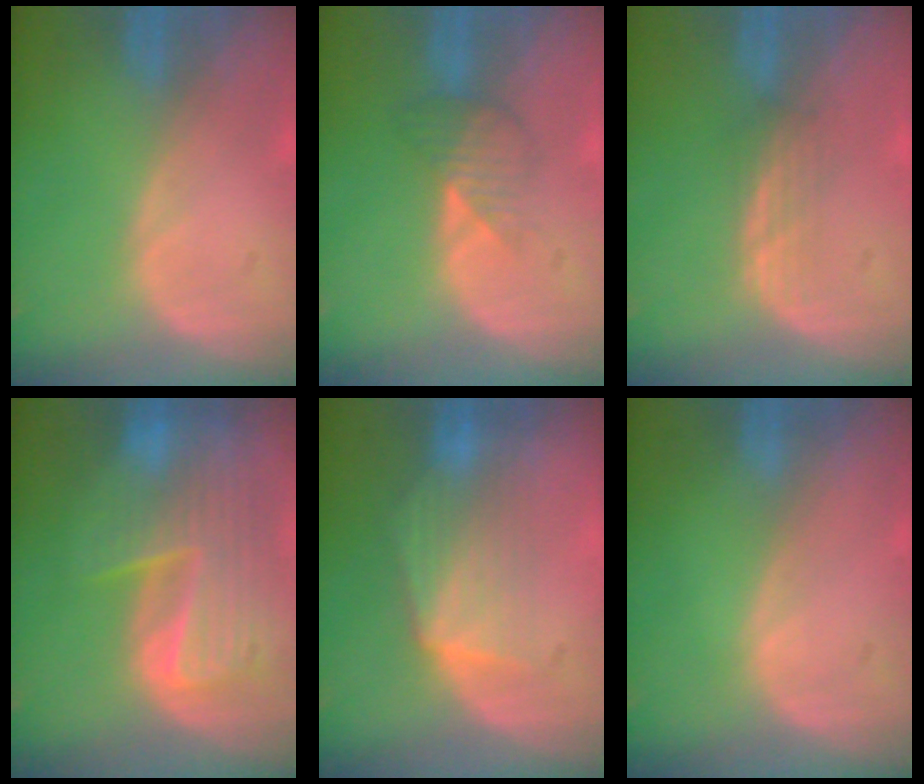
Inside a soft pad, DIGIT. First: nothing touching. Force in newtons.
{"total": 3.4, "press": 3.2, "slide": 1.2}
{"total": 2.1, "press": 2.1, "slide": 0.2}
{"total": 10.0, "press": 8.7, "slide": 5.0}
{"total": 7.0, "press": 6.4, "slide": 2.8}
{"total": 0.0}